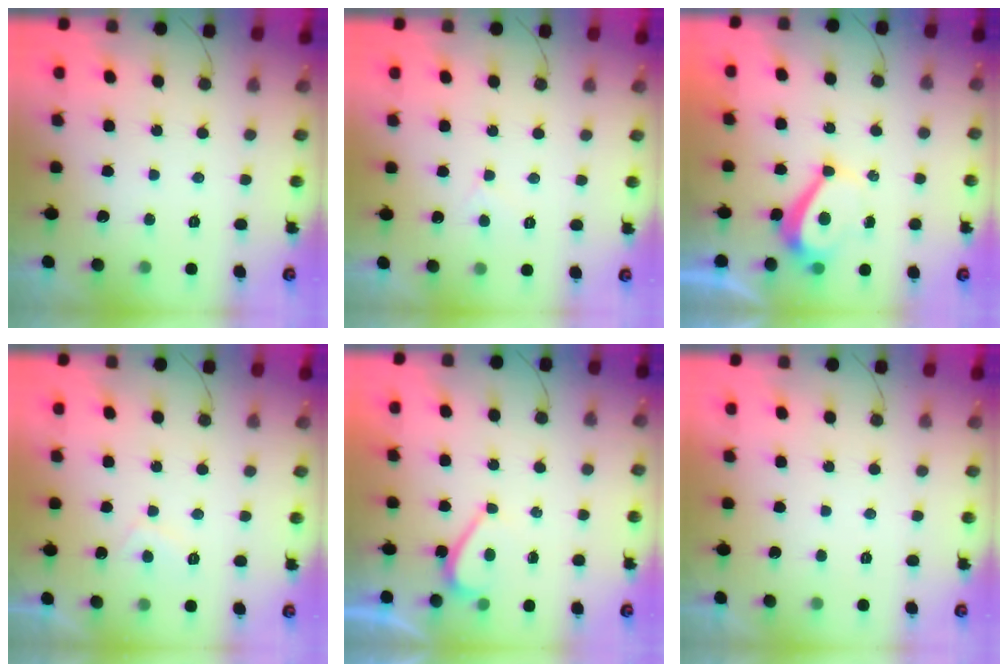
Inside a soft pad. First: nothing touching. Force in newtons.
{"total": 2.7, "press": 2.7, "slide": 0.3}
{"total": 4.4, "press": 4.3, "slide": 0.6}
{"total": 3.0, "press": 2.9, "slide": 0.9}
{"total": 2.2, "press": 2.2, "slide": 0.5}
{"total": 2.3, "press": 2.3, "slide": 0.3}